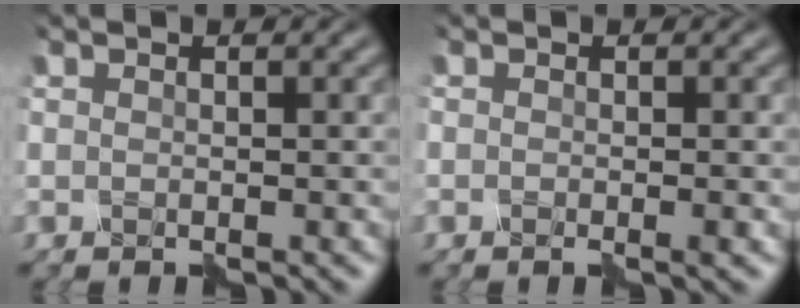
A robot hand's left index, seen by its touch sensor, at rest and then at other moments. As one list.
[{"total": 1.0, "force": [-0.7, 0.1, 0.7], "torque": [-0.006, -0.004, -0.007]}]